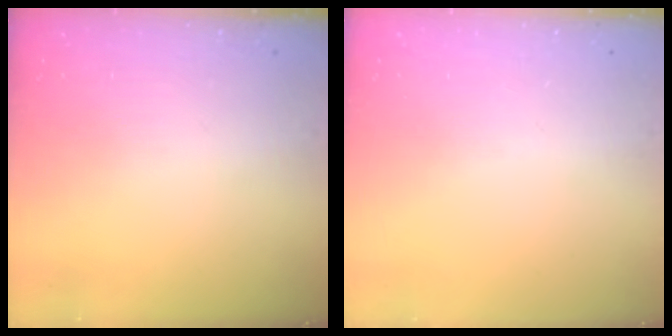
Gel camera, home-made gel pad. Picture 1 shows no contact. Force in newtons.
{"total": 0.0}